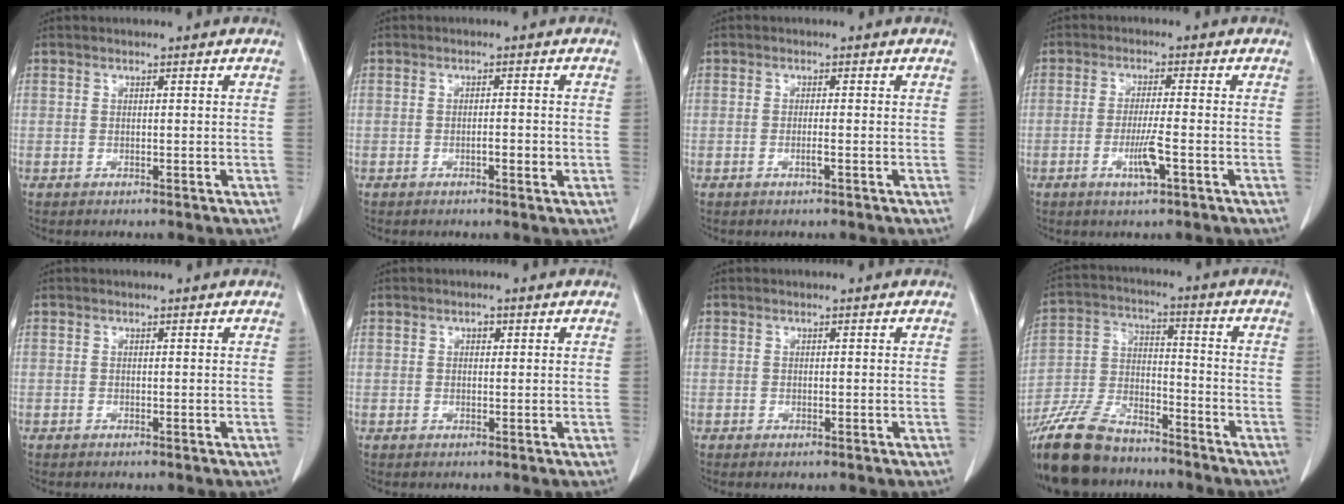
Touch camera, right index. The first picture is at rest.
{"total": 2.2, "force": [-0.6, 0.5, 2.1], "torque": [-0.037, 0.000, -0.008]}
{"total": 1.3, "force": [-0.5, -0.1, 1.2], "torque": [-0.026, -0.002, -0.008]}
{"total": 4.8, "force": [-1.7, 0.1, 4.4], "torque": [-0.086, -0.009, -0.031]}
{"total": 0.0}
{"total": 0.9, "force": [0.4, 0.6, 0.6], "torque": [-0.007, 0.001, 0.005]}
{"total": 0.6, "force": [-0.3, 0.1, 0.5], "torque": [-0.009, -0.002, -0.004]}
{"total": 16.1, "force": [-13.4, 6.0, 6.6], "torque": [-0.144, -0.004, -0.238]}